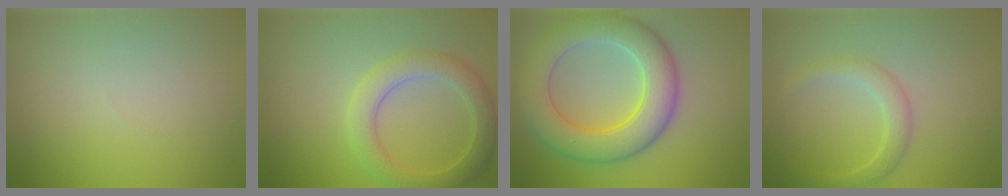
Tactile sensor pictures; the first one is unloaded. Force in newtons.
{"total": 3.9, "press": 3.9, "slide": 0.1}
{"total": 8.2, "press": 8.2, "slide": 0.4}
{"total": 2.3, "press": 2.3, "slide": 0.2}